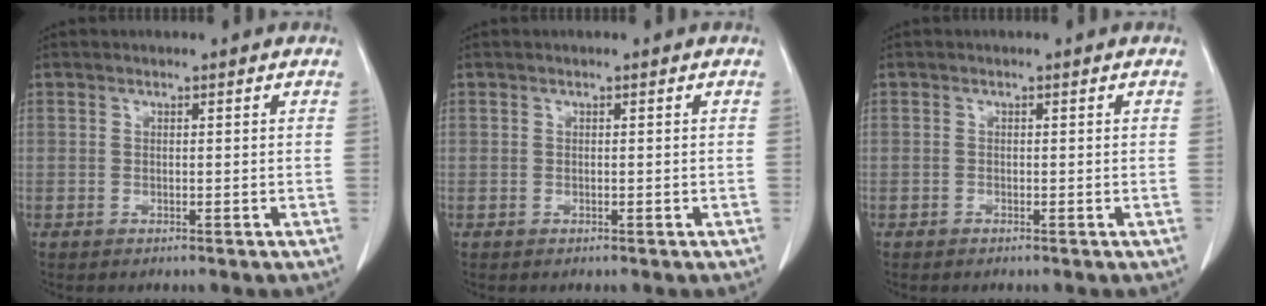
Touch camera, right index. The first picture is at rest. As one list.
[{"total": 0.0}, {"total": 0.0}]